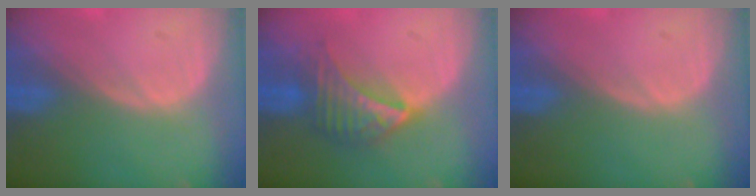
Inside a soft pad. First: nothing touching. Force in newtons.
{"total": 7.3, "press": 6.3, "slide": 3.5}
{"total": 0.0}